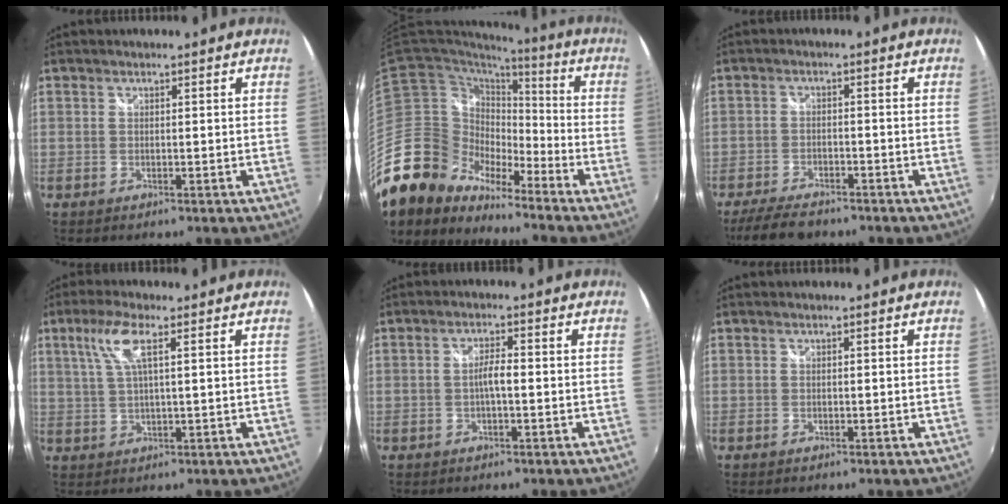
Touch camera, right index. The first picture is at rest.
{"total": 15.5, "force": [-13.1, 7.9, 2.5], "torque": [-0.064, 0.027, -0.256]}
{"total": 8.0, "force": [-6.6, 2.7, 3.6], "torque": [-0.096, -0.016, -0.114]}
{"total": 6.0, "force": [2.5, 0.9, 5.4], "torque": [-0.112, 0.005, 0.054]}
{"total": 2.5, "force": [-0.5, 0.4, 2.4], "torque": [-0.046, 0.004, -0.008]}
{"total": 0.0}